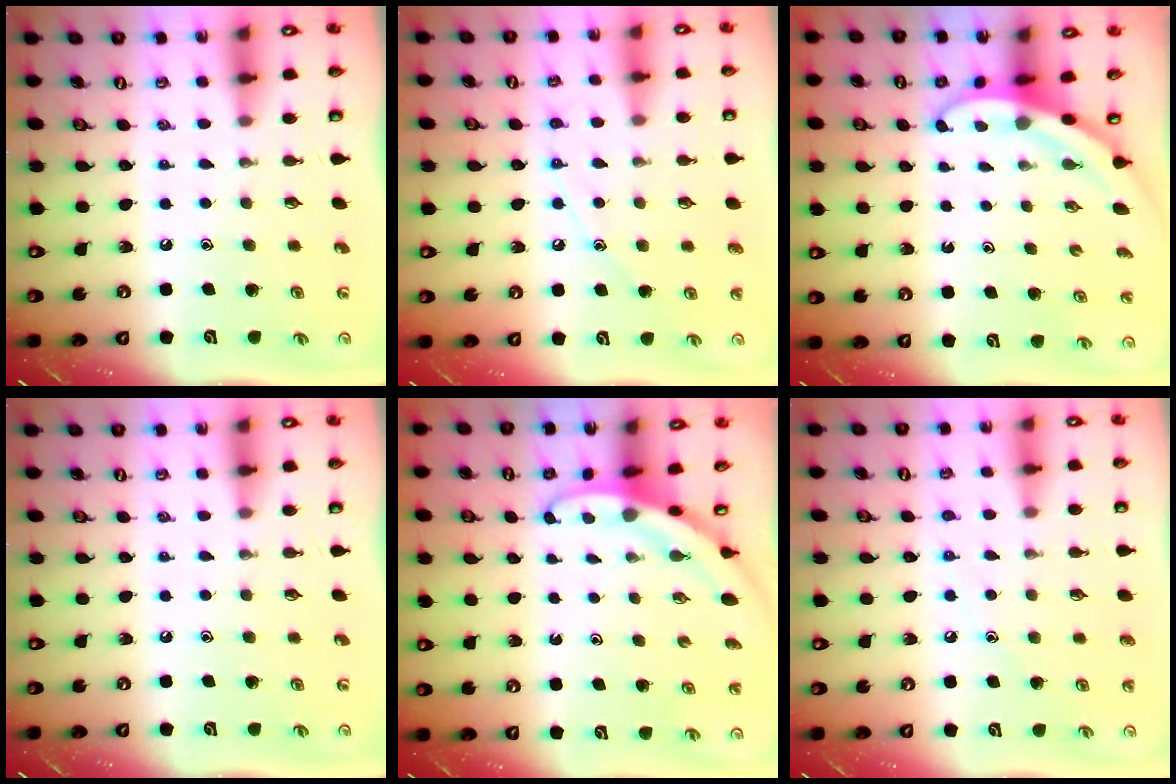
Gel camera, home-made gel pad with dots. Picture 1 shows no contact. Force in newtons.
{"total": 7.2, "press": 7.2, "slide": 0.6}
{"total": 3.3, "press": 3.3, "slide": 0.2}
{"total": 0.0}
{"total": 2.9, "press": 2.9, "slide": 0.2}
{"total": 5.1, "press": 5.1, "slide": 0.5}